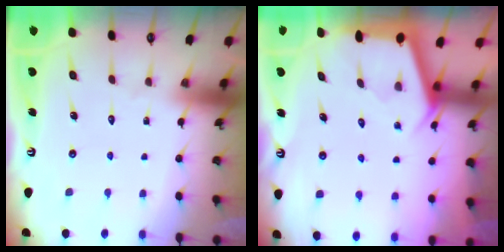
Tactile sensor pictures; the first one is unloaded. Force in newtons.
{"total": 2.9, "press": 2.9, "slide": 0.3}